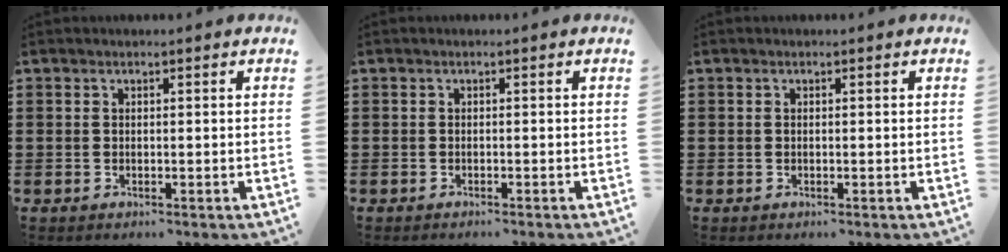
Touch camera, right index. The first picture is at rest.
{"total": 0.6, "force": [-0.6, -0.1, 0.0], "torque": [-0.002, -0.004, -0.011]}
{"total": 0.0}